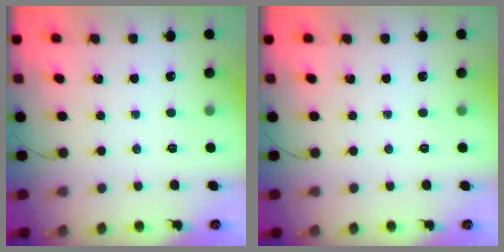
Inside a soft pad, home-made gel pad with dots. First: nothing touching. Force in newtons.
{"total": 0.0}